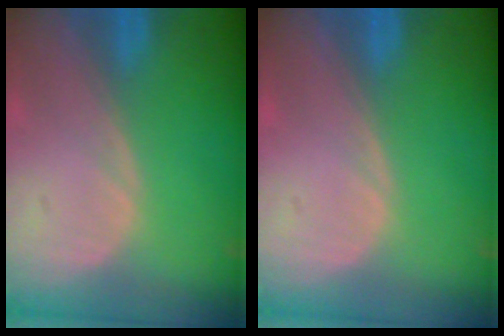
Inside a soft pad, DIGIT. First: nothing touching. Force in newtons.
{"total": 0.0}